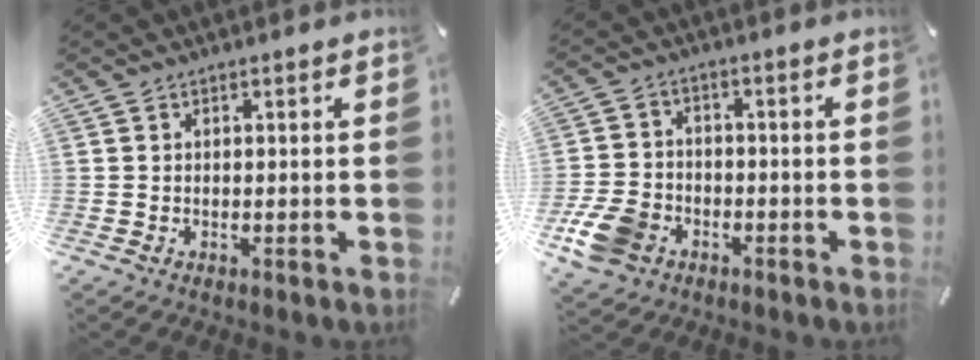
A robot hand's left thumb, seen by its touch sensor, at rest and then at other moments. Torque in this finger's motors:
{"motor_torque": [0.50, 2.48, 0.50, 0.40, 0.11]}